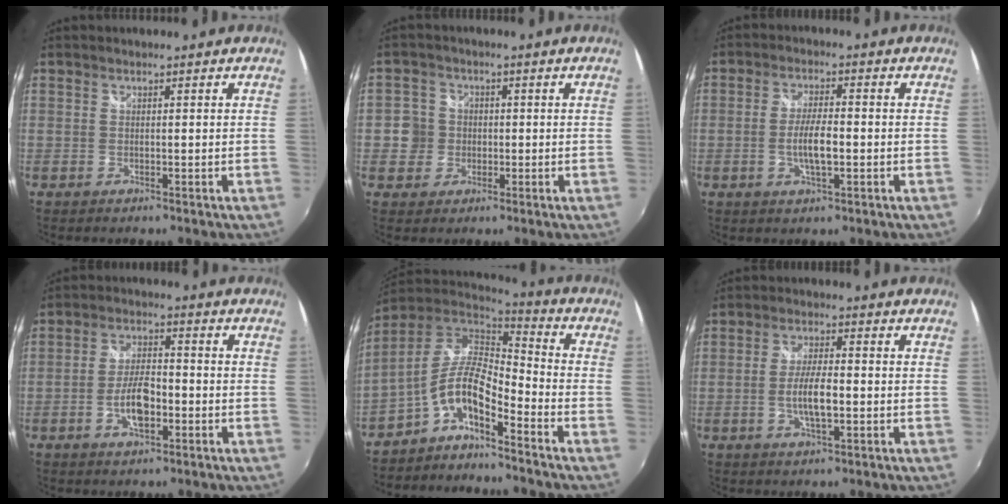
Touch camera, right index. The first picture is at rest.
{"total": 4.8, "force": [-0.9, 4.7, 0.8], "torque": [-0.006, 0.008, -0.018]}
{"total": 5.6, "force": [-1.3, 1.5, 5.2], "torque": [-0.103, -0.003, -0.022]}
{"total": 7.2, "force": [-2.6, 3.1, 6.0], "torque": [-0.119, 0.004, -0.044]}
{"total": 9.2, "force": [-5.2, 2.5, 7.2], "torque": [-0.146, 0.013, -0.107]}
{"total": 5.9, "force": [-1.4, 1.6, 5.6], "torque": [-0.109, -0.003, -0.024]}